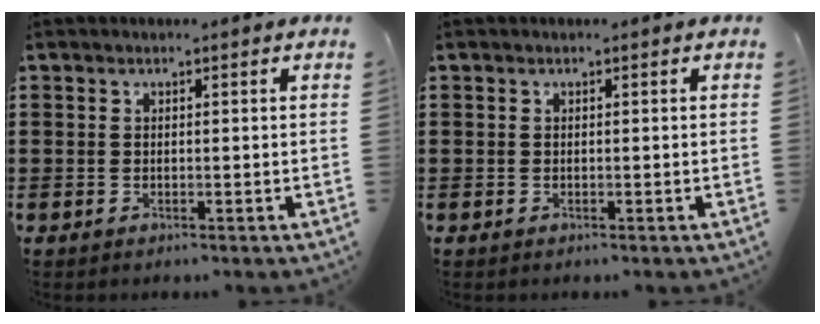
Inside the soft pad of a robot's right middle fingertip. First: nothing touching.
{"total": 0.0}